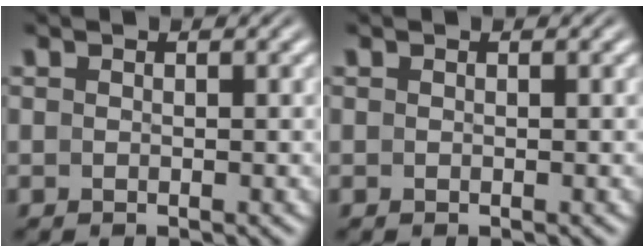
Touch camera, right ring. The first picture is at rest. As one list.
[{"total": 0.0}]